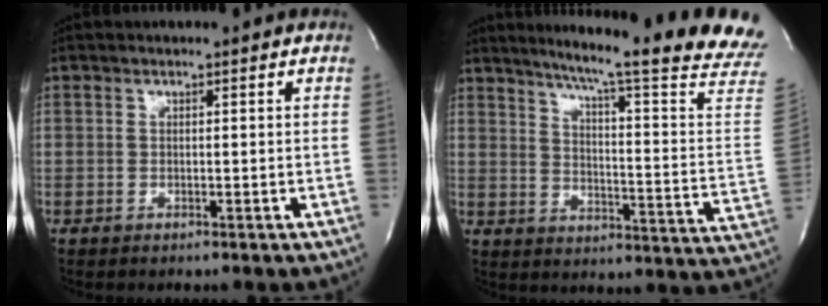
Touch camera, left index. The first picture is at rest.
{"total": 24.5, "force": [20.5, -1.5, 13.3], "torque": [-0.195, -0.087, 0.251]}